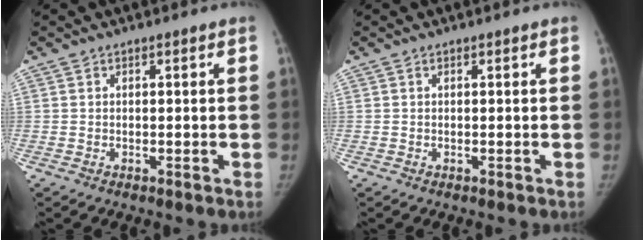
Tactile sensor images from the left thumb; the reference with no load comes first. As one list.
[{"total": 0.0}]